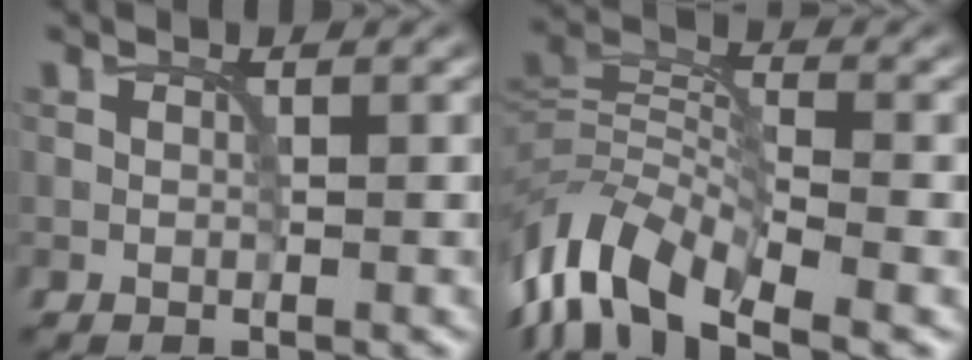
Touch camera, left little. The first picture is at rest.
{"total": 8.9, "force": [-5.1, 3.5, 6.4], "torque": [-0.113, 0.008, -0.112]}